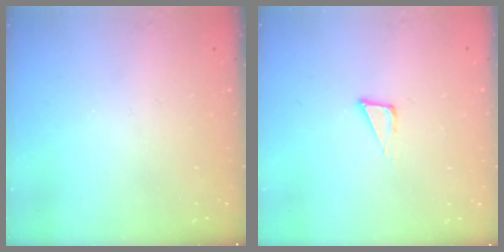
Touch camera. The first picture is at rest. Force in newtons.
{"total": 3.8, "press": 3.7, "slide": 0.9}